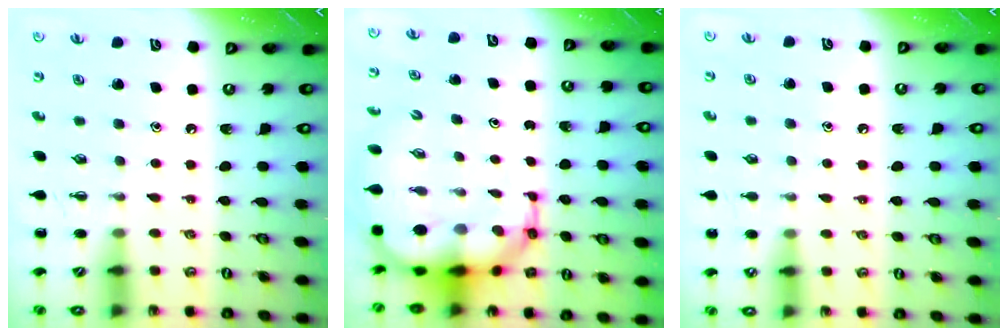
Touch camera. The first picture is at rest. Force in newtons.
{"total": 12.5, "press": 12.0, "slide": 3.7}
{"total": 6.2, "press": 5.9, "slide": 1.9}